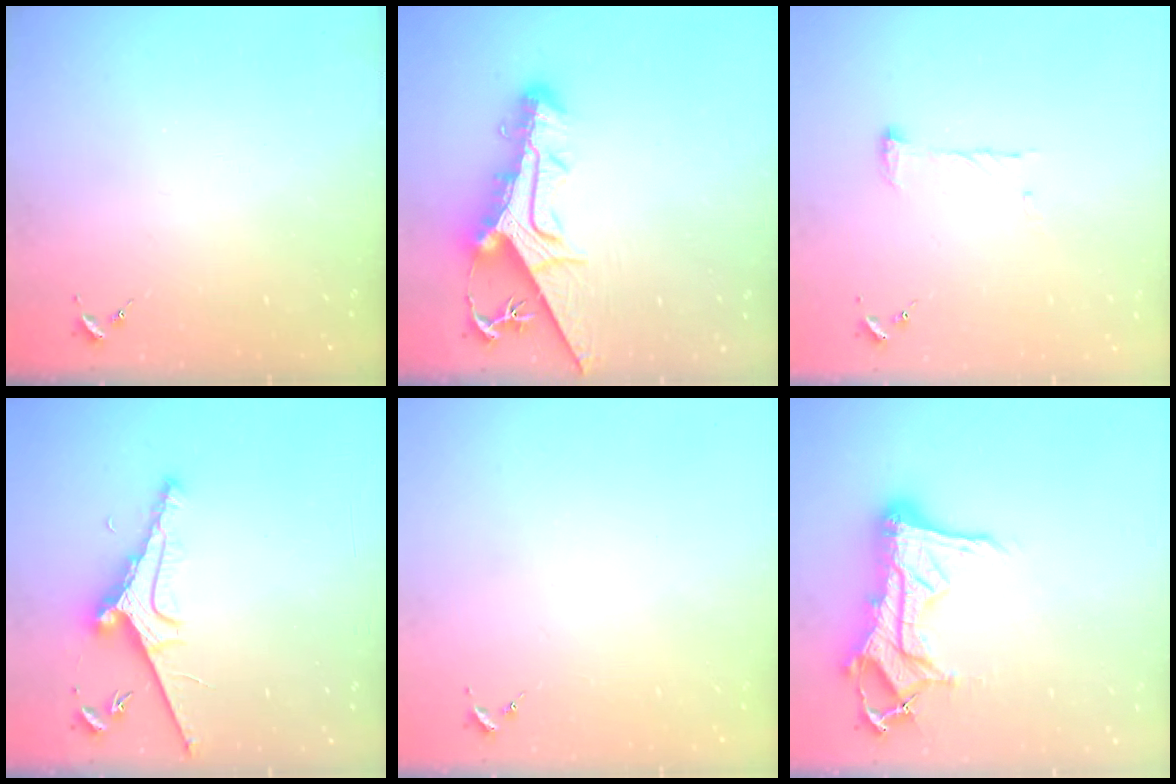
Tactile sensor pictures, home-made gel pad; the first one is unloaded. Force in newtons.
{"total": 14.4, "press": 14.3, "slide": 1.4}
{"total": 7.6, "press": 7.6, "slide": 0.6}
{"total": 8.6, "press": 8.5, "slide": 1.1}
{"total": 0.0}
{"total": 18.6, "press": 18.5, "slide": 2.0}